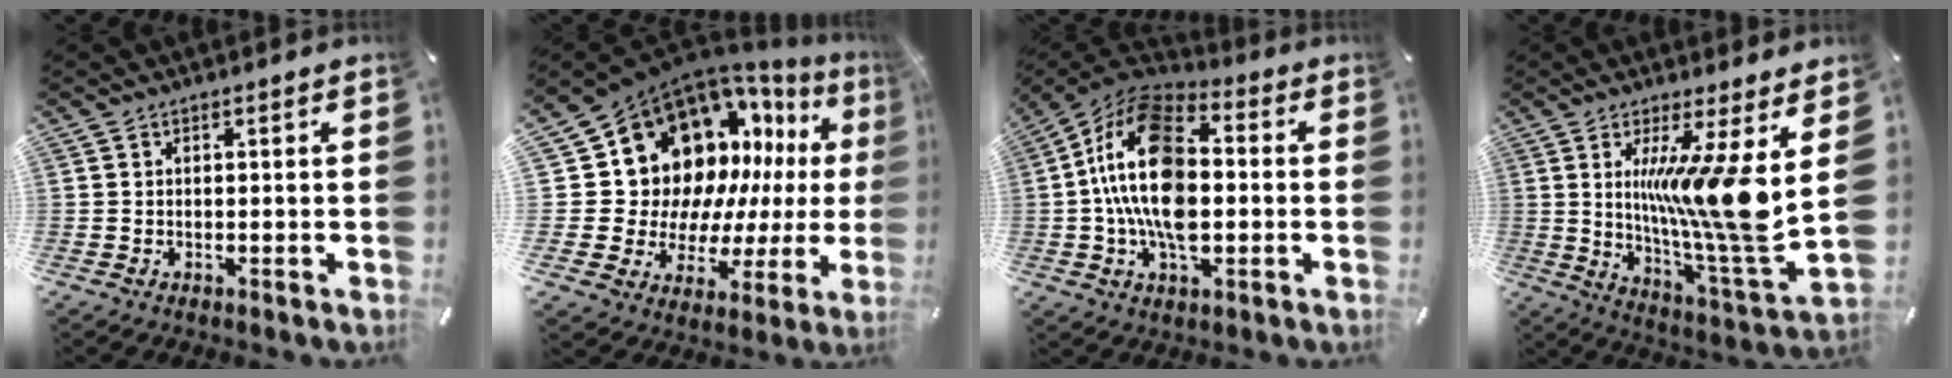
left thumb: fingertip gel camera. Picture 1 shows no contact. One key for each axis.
{"total": 18.5, "fx": 8.2, "fy": 14.0, "fz": 9.0, "tx": -0.154, "ty": -0.094, "tz": 0.176}
{"total": 19.6, "fx": -0.9, "fy": 11.6, "fz": 15.8, "tx": -0.326, "ty": 0.002, "tz": -0.025}
{"total": 17.0, "fx": 4.1, "fy": 0.8, "fz": 16.4, "tx": -0.271, "ty": -0.047, "tz": 0.048}